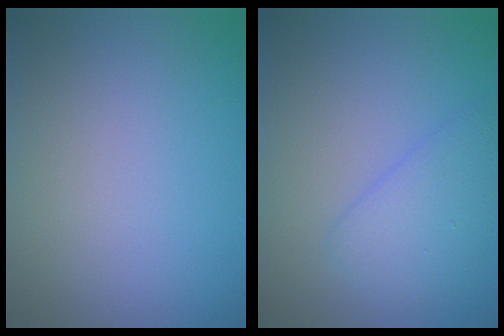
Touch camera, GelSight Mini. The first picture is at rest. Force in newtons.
{"total": 3.0, "press": 3.0, "slide": 0.2}